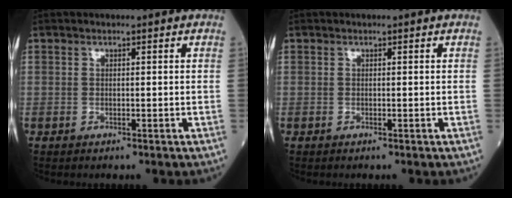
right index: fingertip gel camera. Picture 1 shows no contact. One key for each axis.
{"total": 0.0}